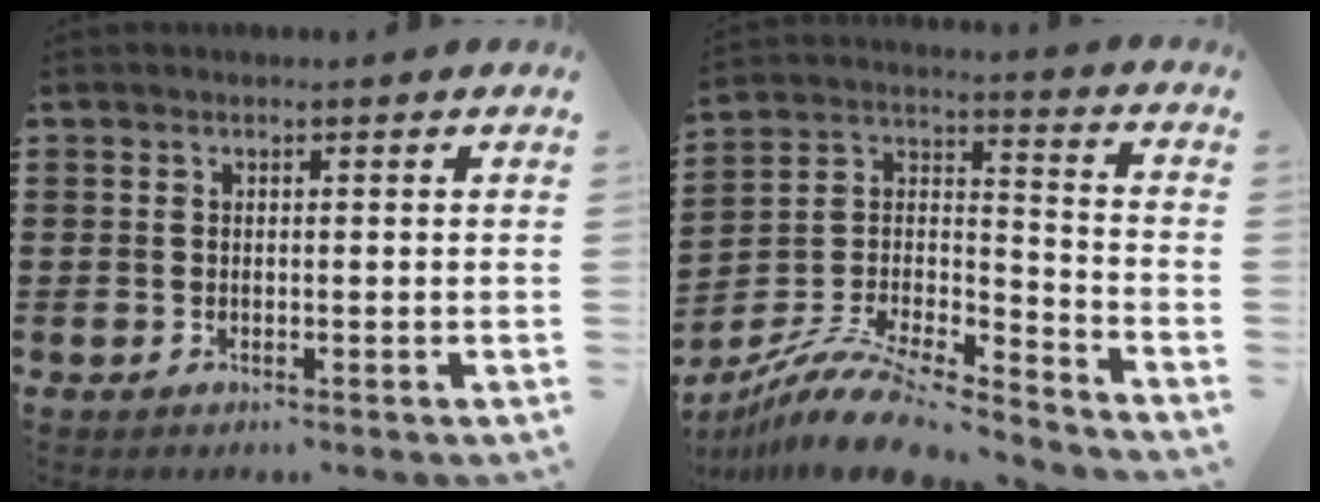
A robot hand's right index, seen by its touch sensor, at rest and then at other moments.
{"total": 11.8, "force": [-9.7, 3.1, 6.0], "torque": [-0.124, 0.023, -0.194]}